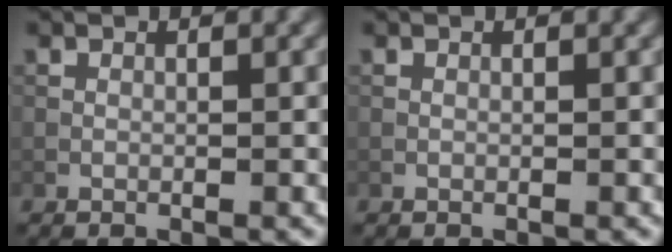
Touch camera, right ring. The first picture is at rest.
{"total": 0.0}